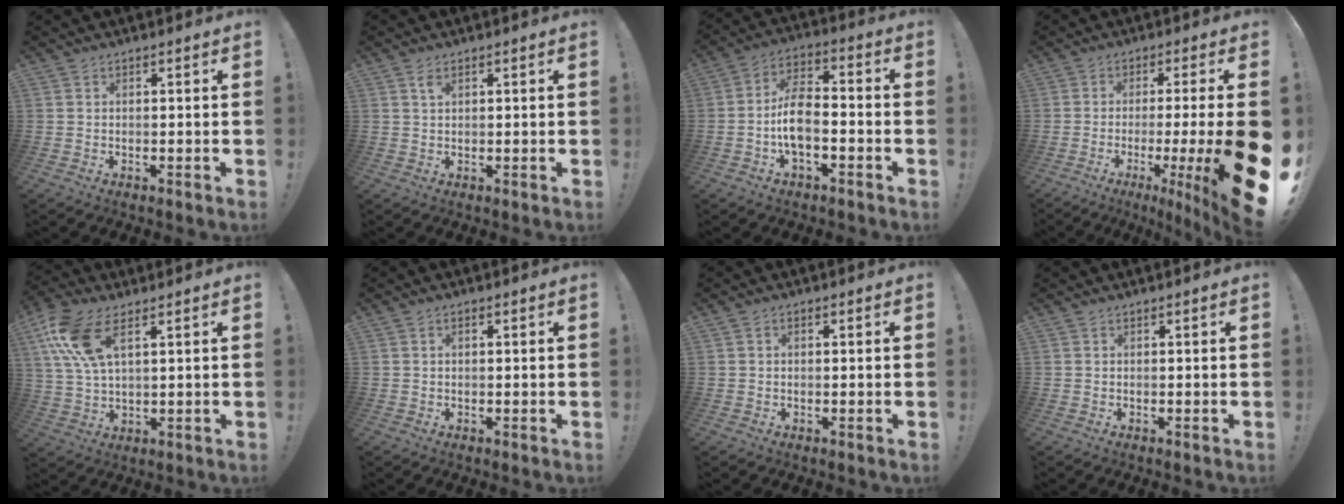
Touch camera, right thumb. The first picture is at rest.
{"total": 2.1, "force": [1.1, 0.8, 1.5], "torque": [-0.028, -0.001, 0.020]}
{"total": 10.2, "force": [-3.2, 5.3, 8.1], "torque": [-0.171, 0.009, -0.056]}
{"total": 14.9, "force": [-4.0, -0.3, 14.3], "torque": [-0.213, -0.003, -0.057]}
{"total": 12.7, "force": [6.2, 5.8, 9.4], "torque": [-0.194, -0.012, 0.118]}
{"total": 0.7, "force": [0.2, 0.4, 0.5], "torque": [-0.013, 0.004, 0.004]}
{"total": 0.7, "force": [0.0, 0.6, 0.4], "torque": [-0.001, 0.001, -0.002]}
{"total": 0.0}